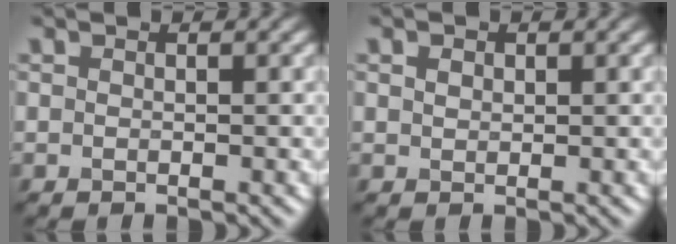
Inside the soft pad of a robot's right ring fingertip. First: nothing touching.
{"total": 0.9, "force": [0.4, 0.7, 0.4], "torque": [-0.009, -0.001, 0.008]}